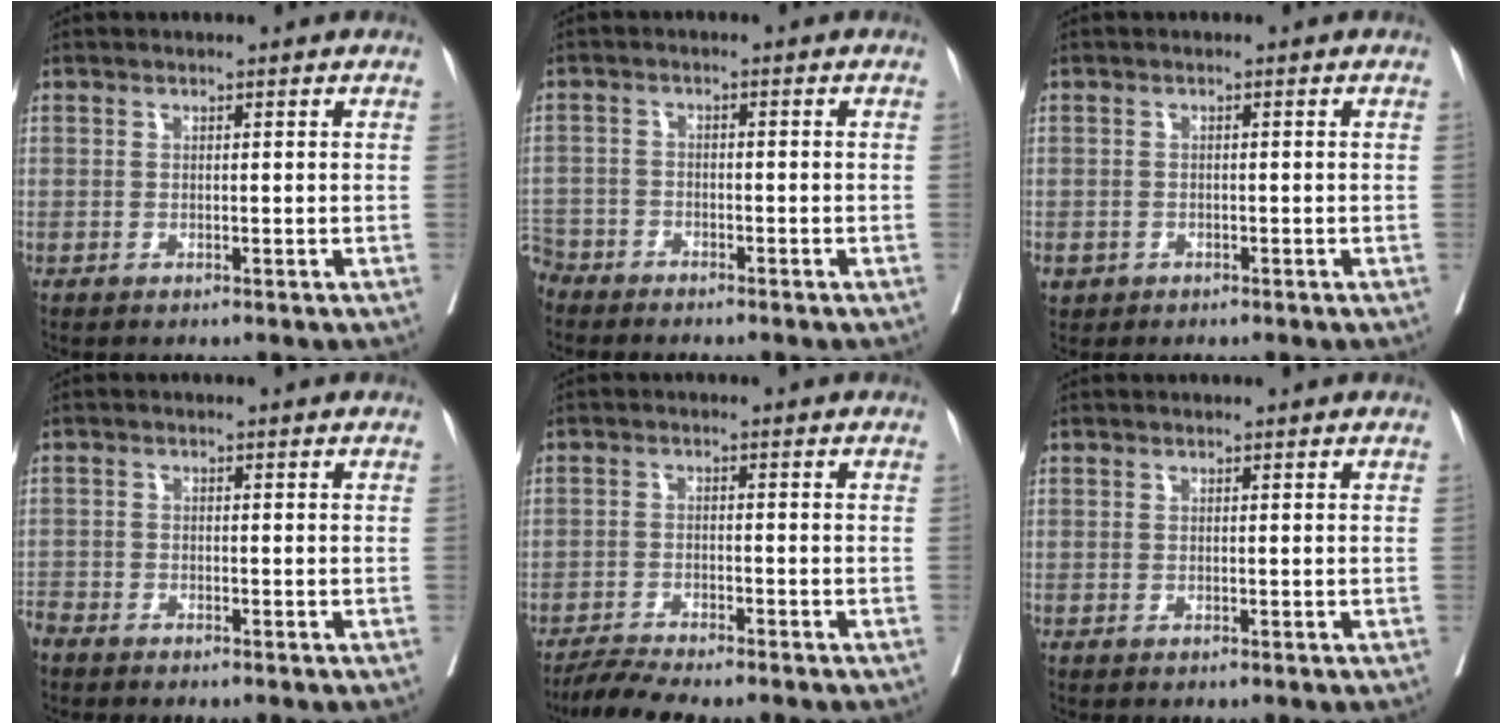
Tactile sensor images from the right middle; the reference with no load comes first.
{"total": 4.5, "force": [-4.2, 1.6, -0.3], "torque": [0.013, -0.004, -0.085]}
{"total": 1.5, "force": [-0.8, 1.3, 0.3], "torque": [-0.003, 0.004, -0.009]}
{"total": 3.0, "force": [-2.8, 0.6, 0.6], "torque": [-0.007, -0.006, -0.057]}
{"total": 5.7, "force": [-5.3, 0.0, 2.3], "torque": [-0.033, -0.011, -0.090]}
{"total": 0.0}